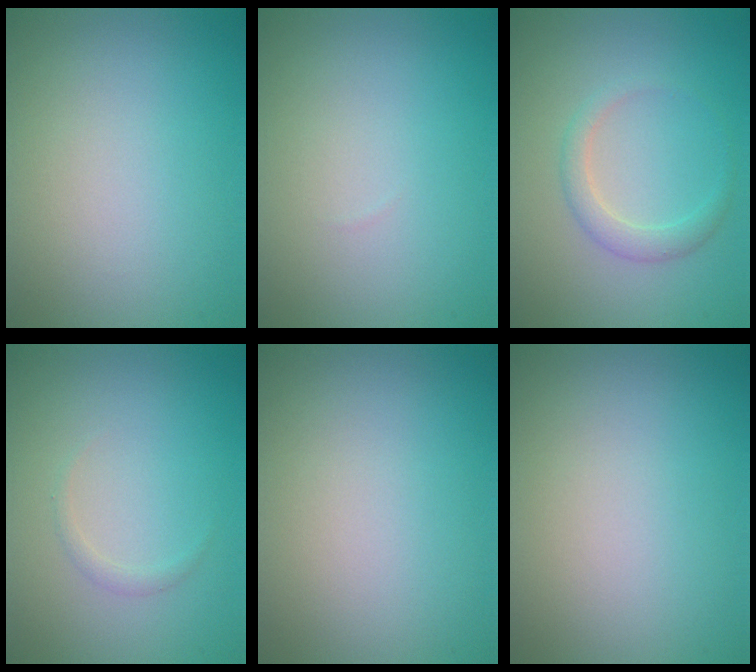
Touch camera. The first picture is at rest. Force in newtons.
{"total": 0.0}
{"total": 1.8, "press": 1.8, "slide": 0.1}
{"total": 0.6, "press": 0.6, "slide": 0.0}
{"total": 0.0}
{"total": 0.0}